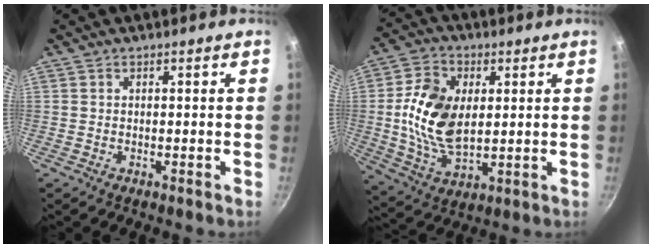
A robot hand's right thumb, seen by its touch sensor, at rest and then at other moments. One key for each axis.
{"total": 14.6, "fx": 1.6, "fy": 9.1, "fz": 11.4, "tx": -0.200, "ty": -0.003, "tz": 0.032}